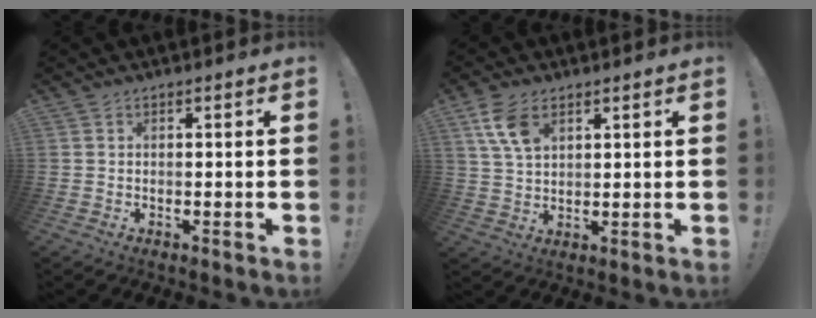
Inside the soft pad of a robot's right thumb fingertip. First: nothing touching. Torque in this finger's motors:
{"motor_torque": [0.08, 0.13, 0.72, 0.38, 0.09]}